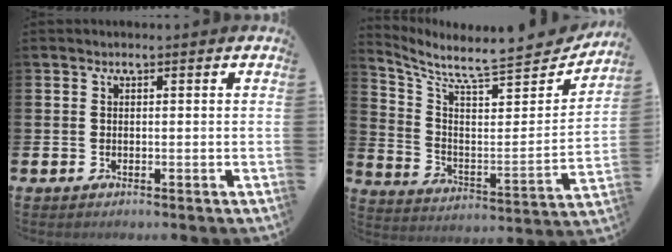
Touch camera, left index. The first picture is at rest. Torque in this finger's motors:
{"motor_torque": [-0.64, -0.94, 0.12, 0.08]}